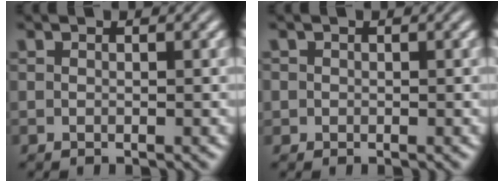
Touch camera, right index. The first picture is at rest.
{"total": 0.0}